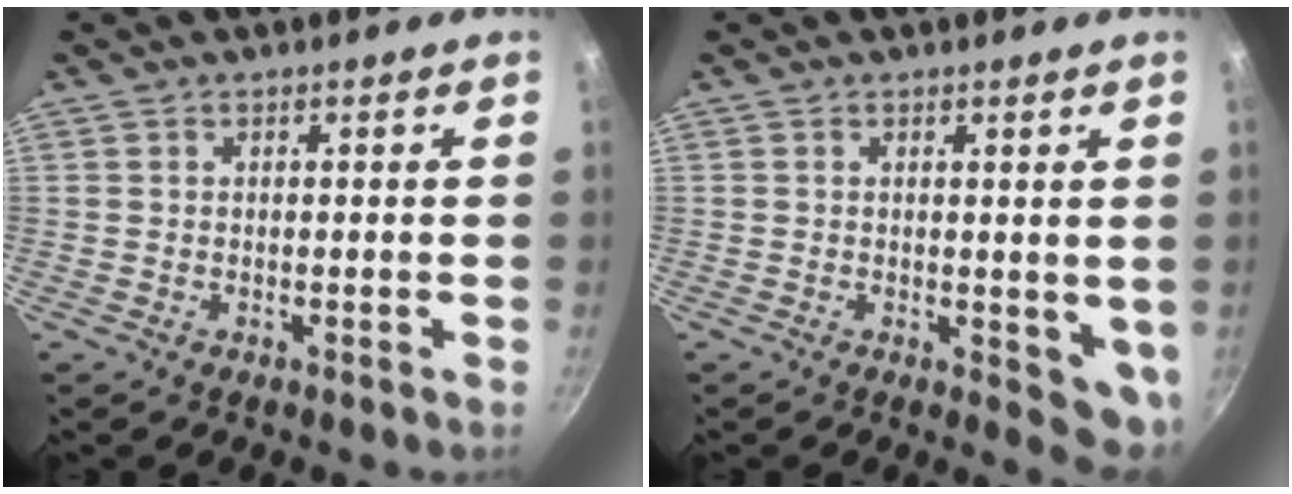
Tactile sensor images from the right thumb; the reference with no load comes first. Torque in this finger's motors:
{"motor_torque": [0.21, 0.33, 0.08, -0.08, 0.13]}